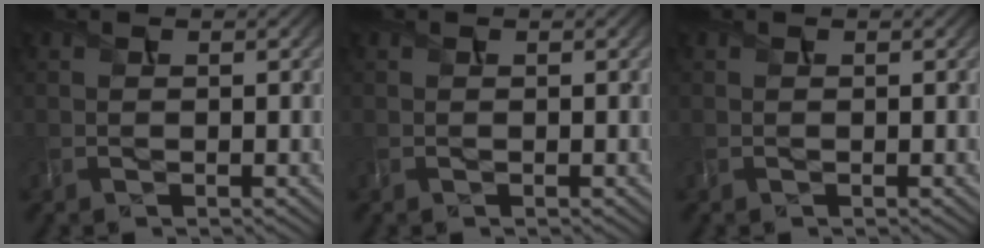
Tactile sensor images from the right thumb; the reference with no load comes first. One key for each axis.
{"total": 0.0}
{"total": 0.0}